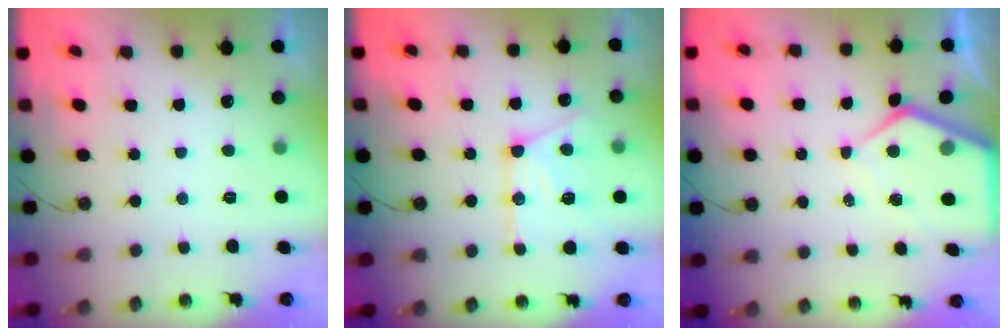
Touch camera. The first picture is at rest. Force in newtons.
{"total": 15.1, "press": 15.0, "slide": 1.4}
{"total": 8.9, "press": 8.9, "slide": 0.7}